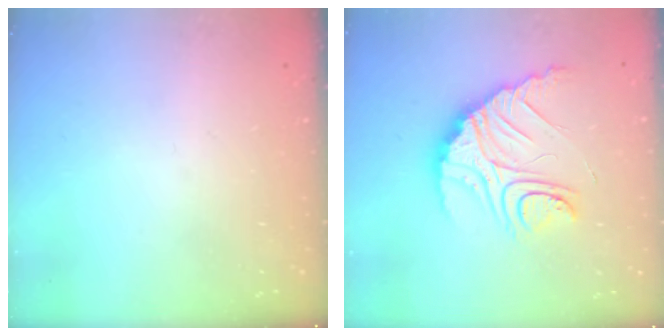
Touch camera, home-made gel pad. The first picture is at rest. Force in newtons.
{"total": 14.9, "press": 14.8, "slide": 1.2}